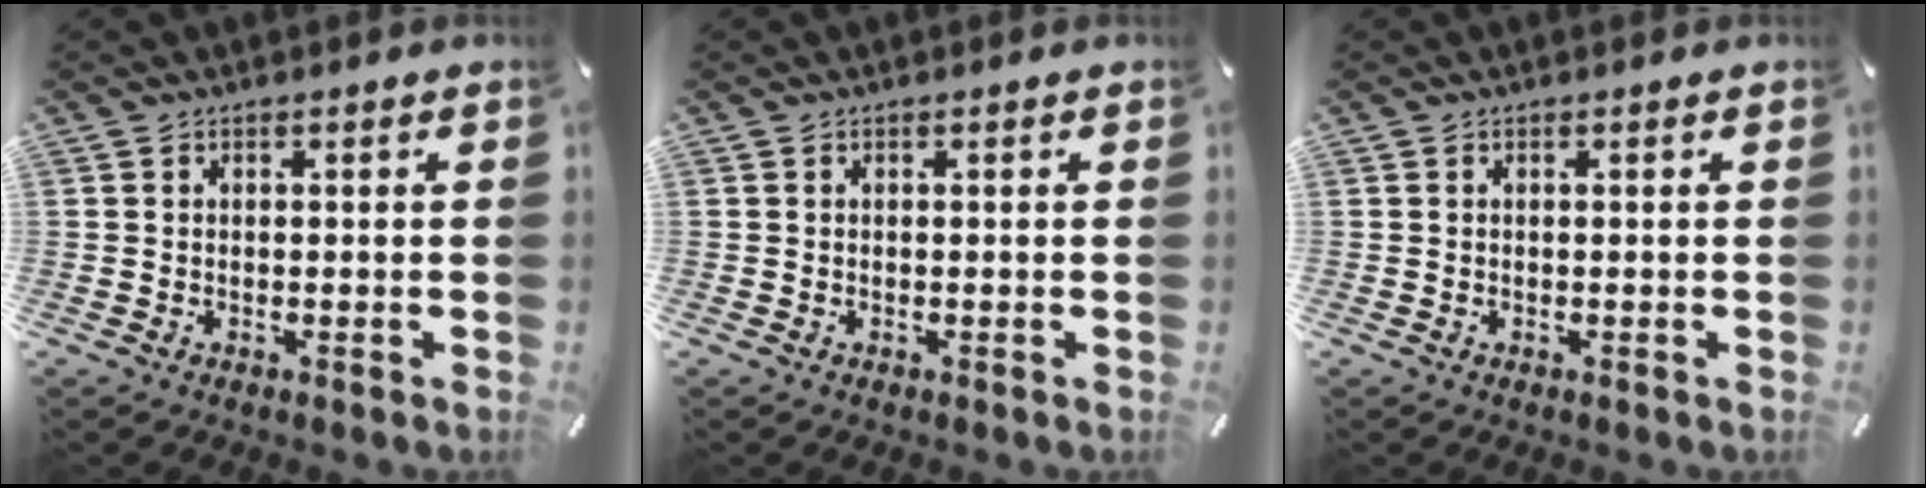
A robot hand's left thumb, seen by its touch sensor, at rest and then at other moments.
{"total": 0.0}
{"total": 0.0}